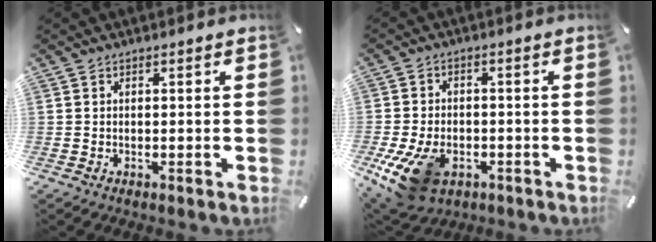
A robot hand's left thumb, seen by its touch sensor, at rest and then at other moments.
{"total": 11.9, "force": [-5.5, 7.9, 6.9], "torque": [-0.141, 0.018, -0.095]}